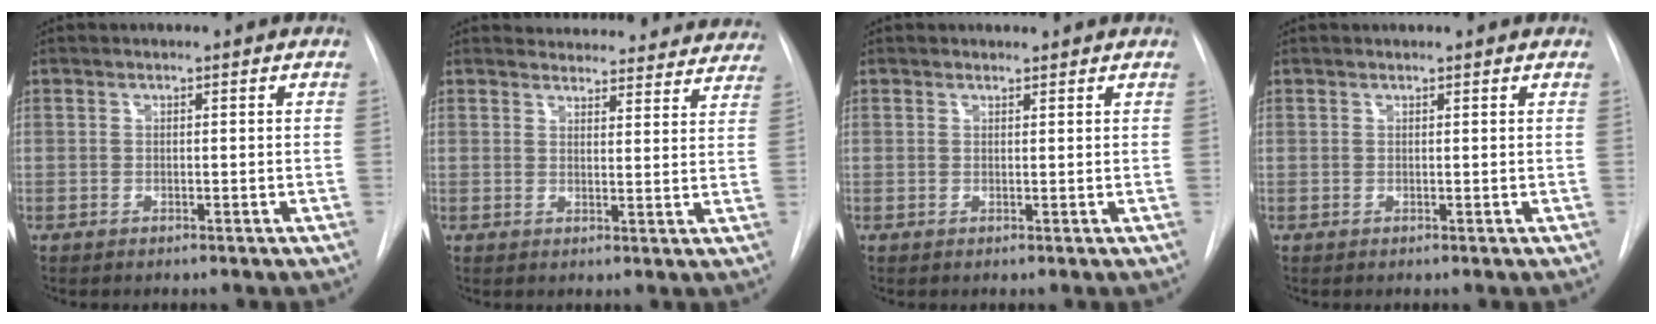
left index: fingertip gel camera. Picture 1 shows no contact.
{"total": 20.1, "force": [19.2, 5.1, 3.3], "torque": [-0.037, -0.034, 0.215]}
{"total": 0.6, "force": [0.5, 0.2, -0.1], "torque": [-0.006, -0.001, 0.008]}
{"total": 1.2, "force": [1.1, 0.2, 0.2], "torque": [-0.011, 0.014, 0.013]}